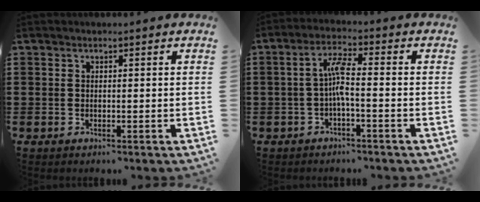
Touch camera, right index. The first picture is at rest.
{"total": 5.0, "force": [-0.9, 1.0, 4.8], "torque": [-0.097, 0.006, -0.023]}